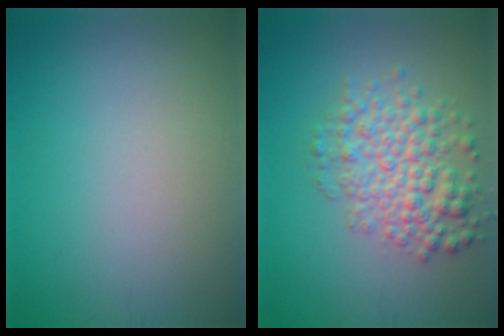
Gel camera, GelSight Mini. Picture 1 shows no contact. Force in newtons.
{"total": 5.1, "press": 5.1, "slide": 0.1}